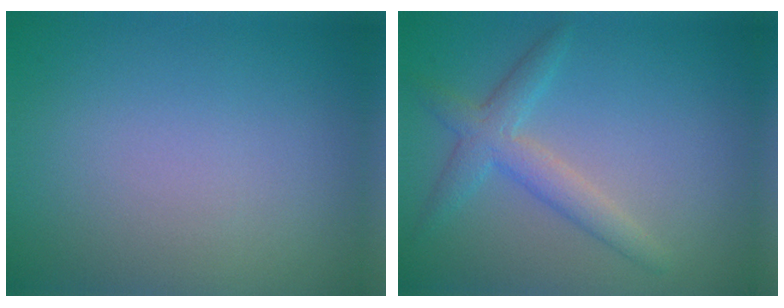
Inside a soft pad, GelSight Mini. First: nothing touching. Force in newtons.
{"total": 3.0, "press": 3.0, "slide": 0.1}